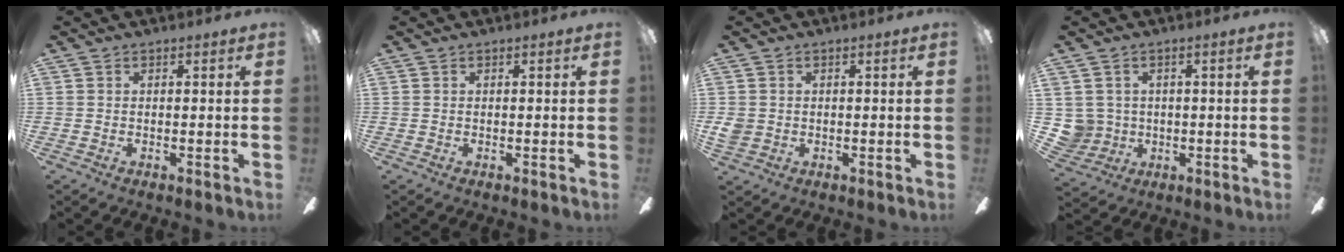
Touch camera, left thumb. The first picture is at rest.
{"total": 0.0}
{"total": 2.7, "force": [0.4, 2.5, 1.0], "torque": [-0.019, 0.005, 0.009]}
{"total": 5.2, "force": [0.9, 5.1, 0.4], "torque": [-0.032, -0.002, 0.020]}